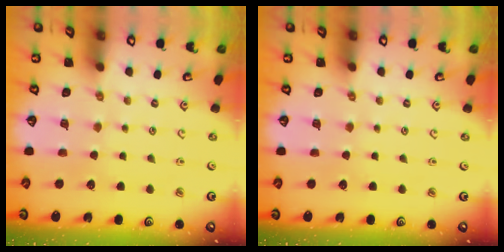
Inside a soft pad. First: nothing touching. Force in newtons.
{"total": 0.0}